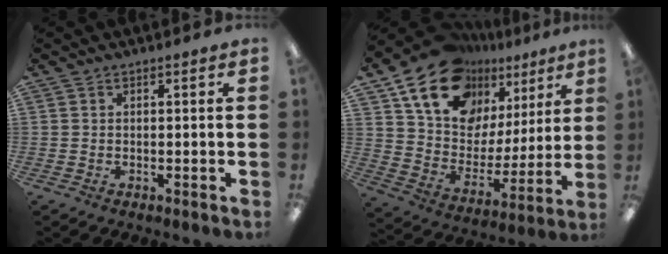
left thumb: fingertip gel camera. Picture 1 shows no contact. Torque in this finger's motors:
{"motor_torque": [2.26, 2.75, 1.37, -1.39, 0.21]}